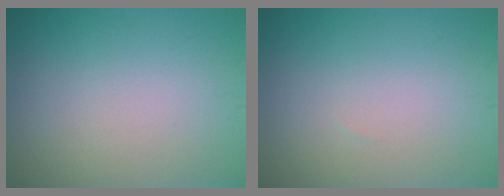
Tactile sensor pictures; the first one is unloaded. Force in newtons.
{"total": 0.0}